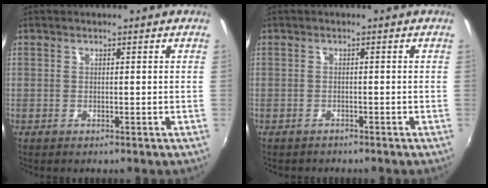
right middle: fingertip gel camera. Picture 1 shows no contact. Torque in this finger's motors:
{"motor_torque": [-0.26, 0.07, -0.04, 0.00]}